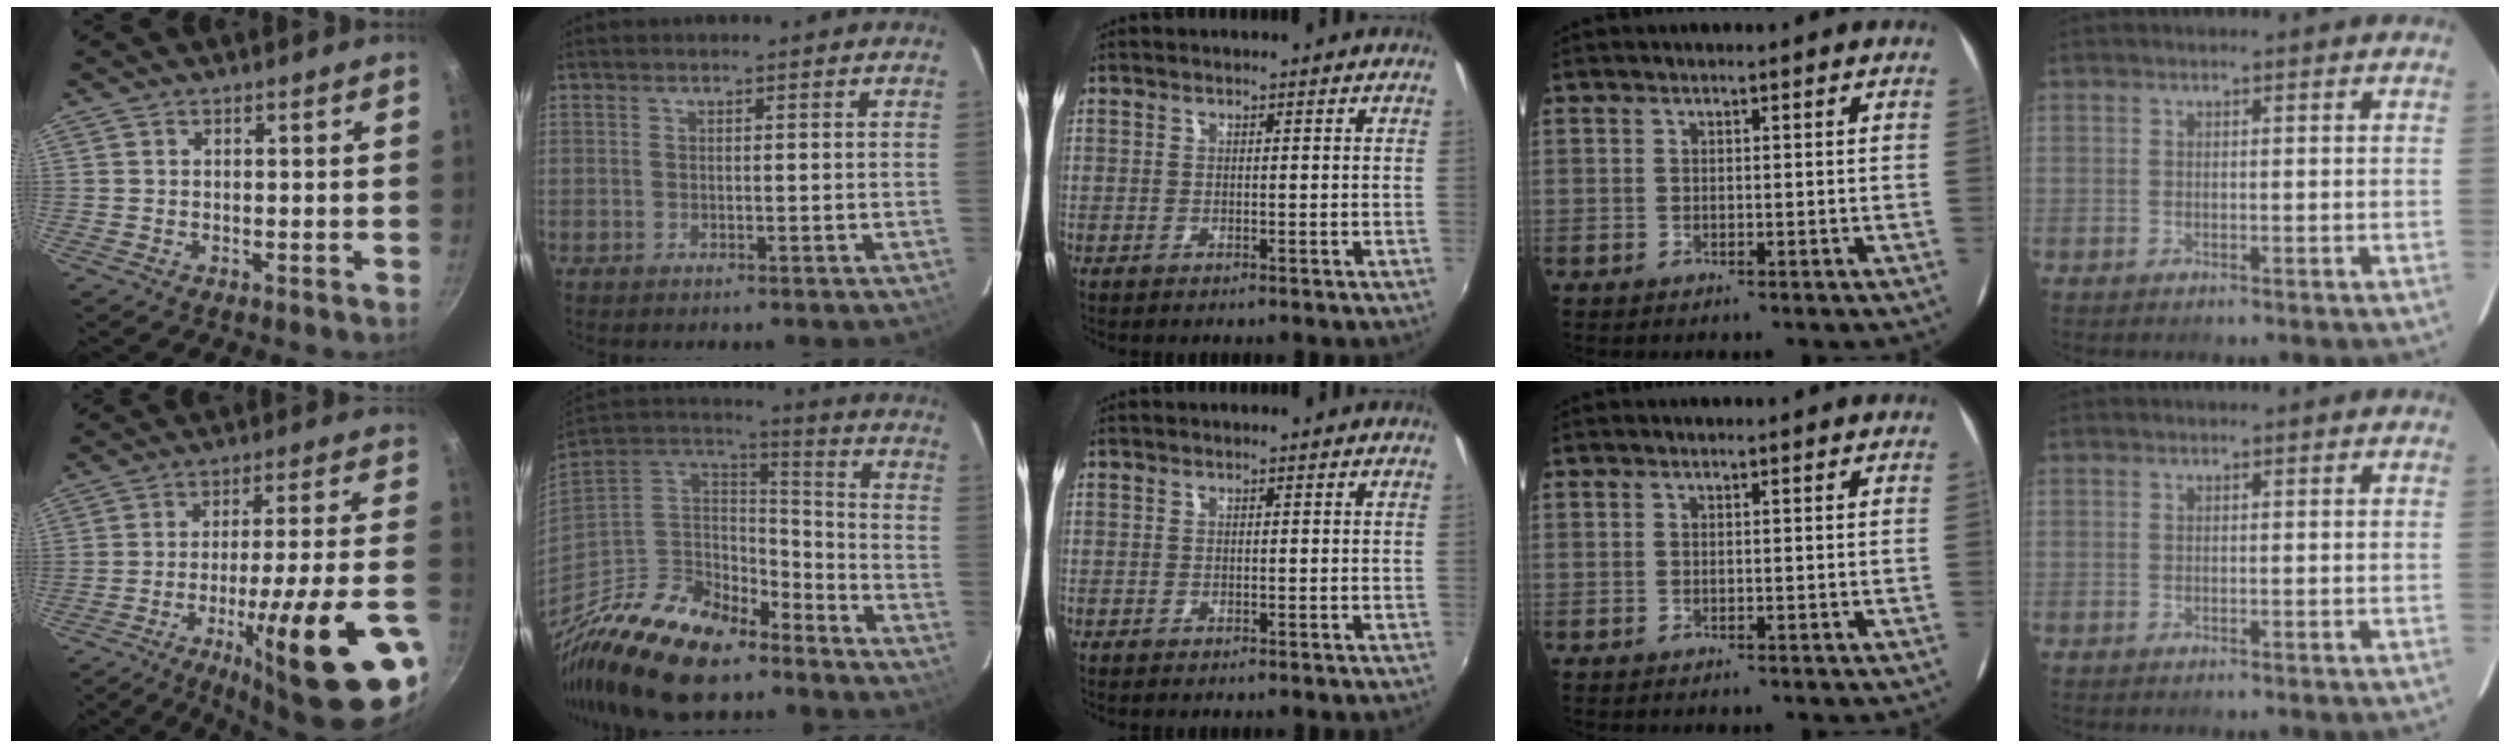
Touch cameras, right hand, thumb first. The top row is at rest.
{"thumb": {"total": 26.5, "force": [-11.0, 4.5, 23.7], "torque": [-0.314, 0.032, -0.159]}, "index": {"total": 22.9, "force": [-16.6, 10.5, 11.7], "torque": [-0.271, 0.002, -0.283]}}